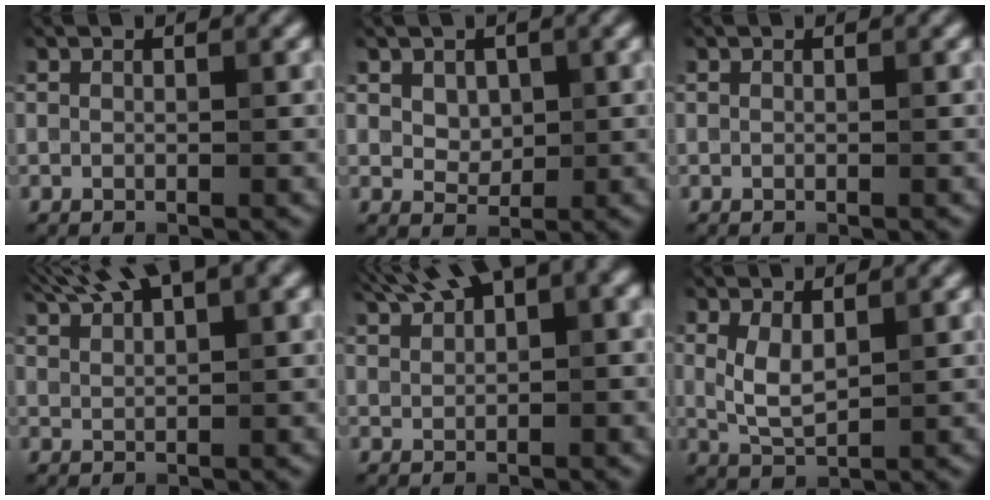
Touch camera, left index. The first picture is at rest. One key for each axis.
{"total": 2.1, "fx": 0.9, "fy": 1.6, "fz": 1.0, "tx": -0.023, "ty": -0.007, "tz": 0.020}
{"total": 0.0}
{"total": 6.3, "fx": 4.8, "fy": 1.2, "fz": 4.0, "tx": -0.065, "ty": 0.018, "tz": 0.083}
{"total": 8.2, "fx": 5.2, "fy": 2.6, "fz": 5.7, "tx": -0.098, "ty": 0.028, "tz": 0.084}
{"total": 2.8, "fx": 0.9, "fy": 1.4, "fz": 2.3, "tx": -0.055, "ty": -0.002, "tz": 0.023}